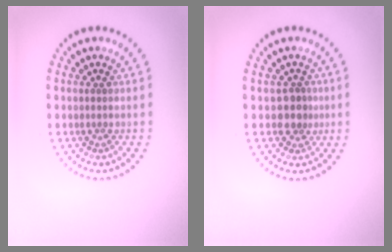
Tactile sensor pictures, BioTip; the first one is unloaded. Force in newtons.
{"total": 2.1, "press": 1.6, "slide": 1.3}